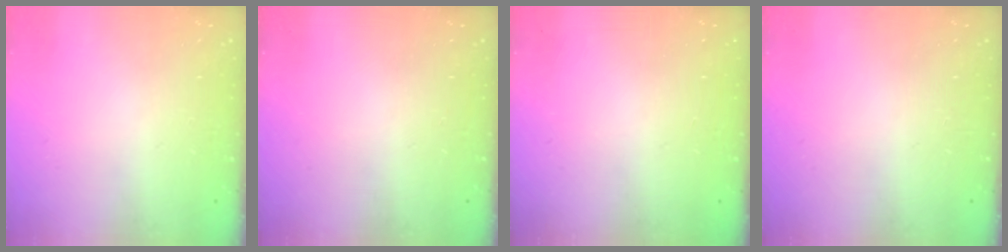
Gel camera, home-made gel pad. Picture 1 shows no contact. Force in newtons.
{"total": 0.0}
{"total": 0.0}
{"total": 0.0}